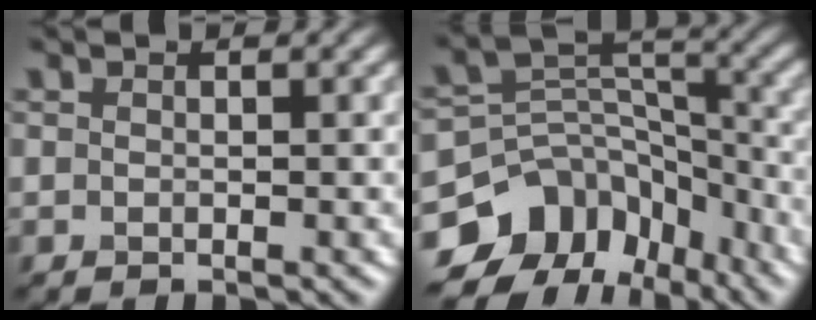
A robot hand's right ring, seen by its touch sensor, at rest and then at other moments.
{"total": 10.9, "force": [-6.7, 7.7, 3.8], "torque": [-0.058, 0.025, -0.103]}